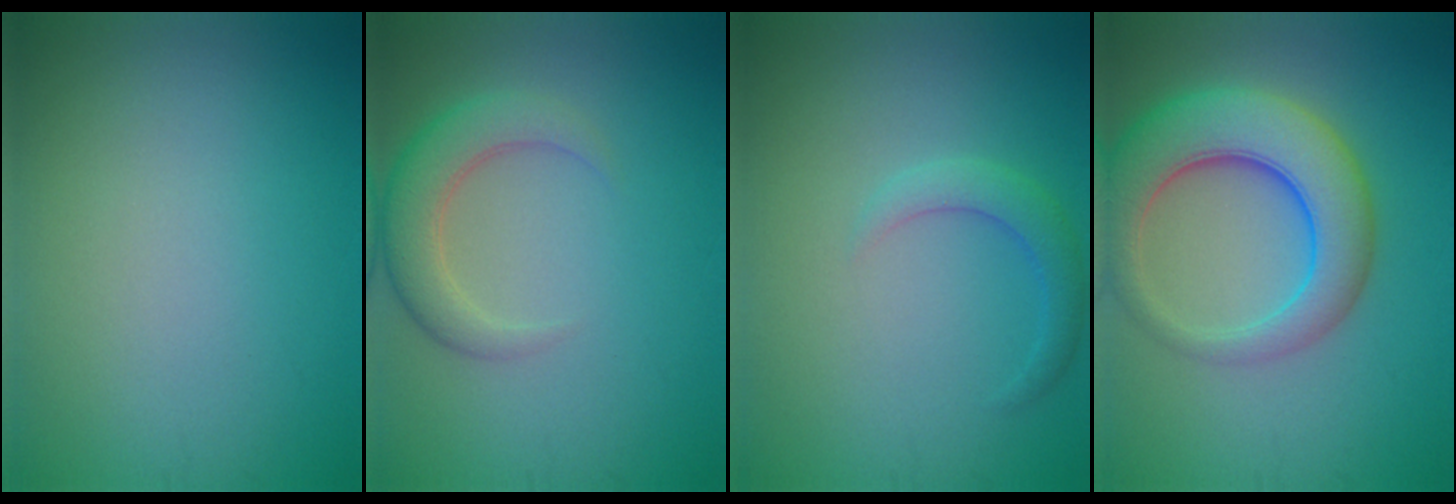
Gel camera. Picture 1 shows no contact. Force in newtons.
{"total": 3.8, "press": 3.8, "slide": 0.2}
{"total": 2.2, "press": 2.1, "slide": 0.2}
{"total": 8.1, "press": 8.1, "slide": 0.5}